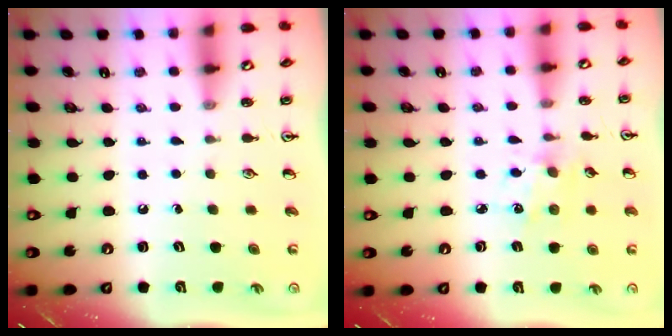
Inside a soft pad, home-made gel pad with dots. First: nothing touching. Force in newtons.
{"total": 2.8, "press": 2.8, "slide": 0.5}